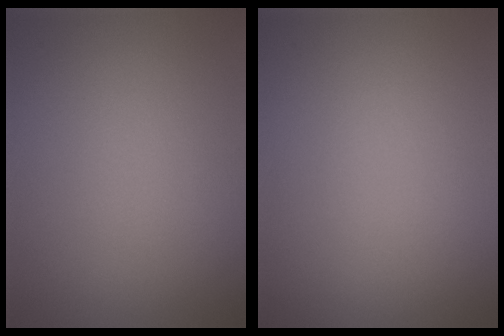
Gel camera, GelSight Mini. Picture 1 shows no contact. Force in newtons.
{"total": 0.0}